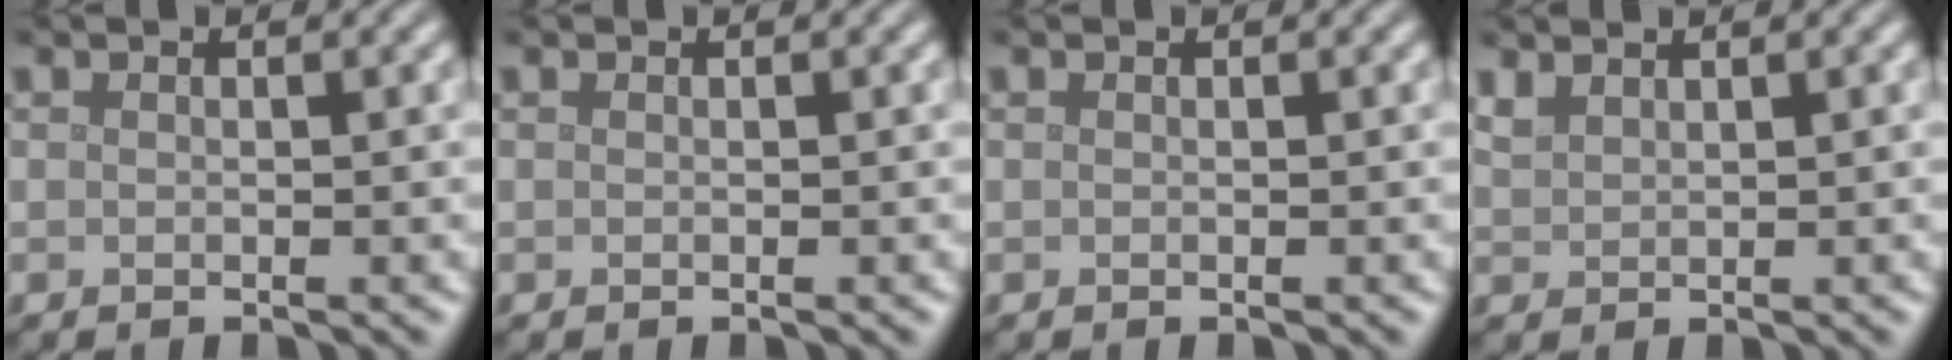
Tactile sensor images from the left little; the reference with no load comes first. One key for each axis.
{"total": 0.0}
{"total": 0.0}
{"total": 1.4, "fx": 1.3, "fy": 0.3, "fz": 0.3, "tx": -0.012, "ty": 0.005, "tz": 0.032}